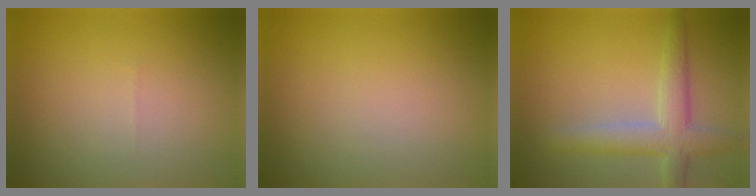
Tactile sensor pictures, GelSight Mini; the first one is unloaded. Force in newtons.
{"total": 0.0}
{"total": 4.4, "press": 4.4, "slide": 0.3}